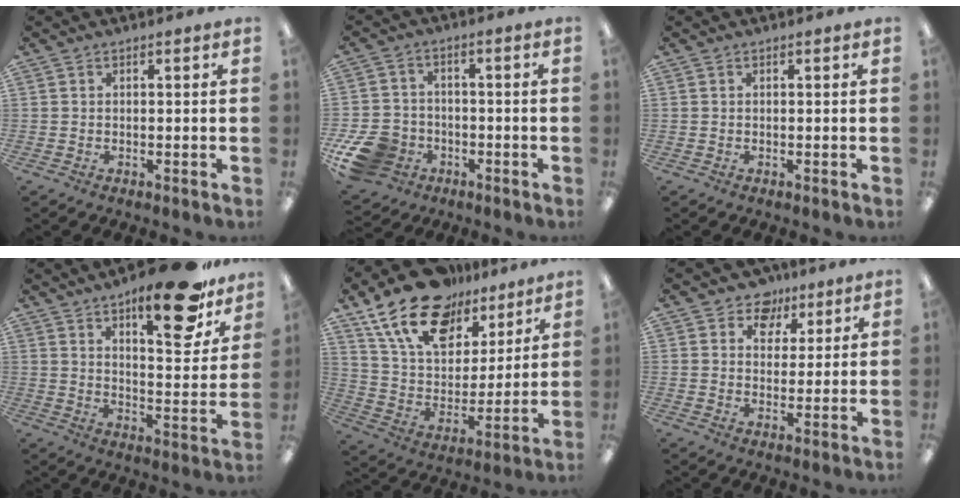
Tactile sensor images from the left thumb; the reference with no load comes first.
{"total": 12.0, "force": [-5.5, 9.0, 5.7], "torque": [-0.120, 0.036, -0.095]}
{"total": 0.0}
{"total": 18.5, "force": [12.9, 5.9, 11.8], "torque": [-0.157, -0.083, 0.203]}
{"total": 19.5, "force": [13.8, 10.5, 9.0], "torque": [-0.177, -0.075, 0.251]}
{"total": 7.3, "force": [4.8, 5.2, 1.8], "torque": [-0.021, -0.028, 0.085]}